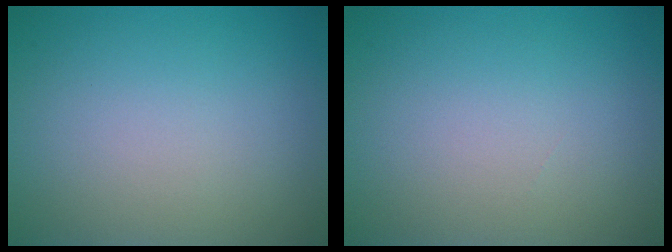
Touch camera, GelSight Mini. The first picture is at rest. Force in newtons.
{"total": 0.0}